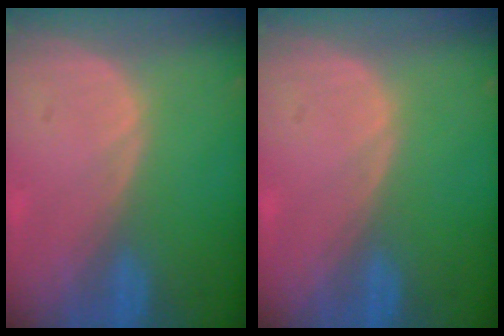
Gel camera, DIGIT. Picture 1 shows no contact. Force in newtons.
{"total": 0.0}